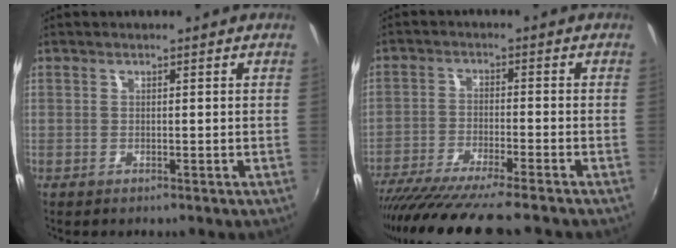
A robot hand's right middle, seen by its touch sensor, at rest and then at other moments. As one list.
[{"total": 14.3, "force": [-12.4, -0.3, 7.1], "torque": [-0.141, -0.045, -0.204]}]